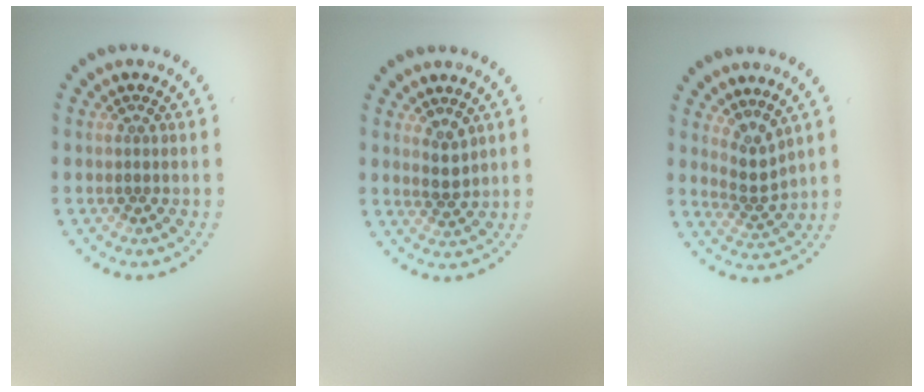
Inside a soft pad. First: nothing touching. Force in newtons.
{"total": 1.8, "press": 1.7, "slide": 0.7}
{"total": 2.5, "press": 1.8, "slide": 1.8}